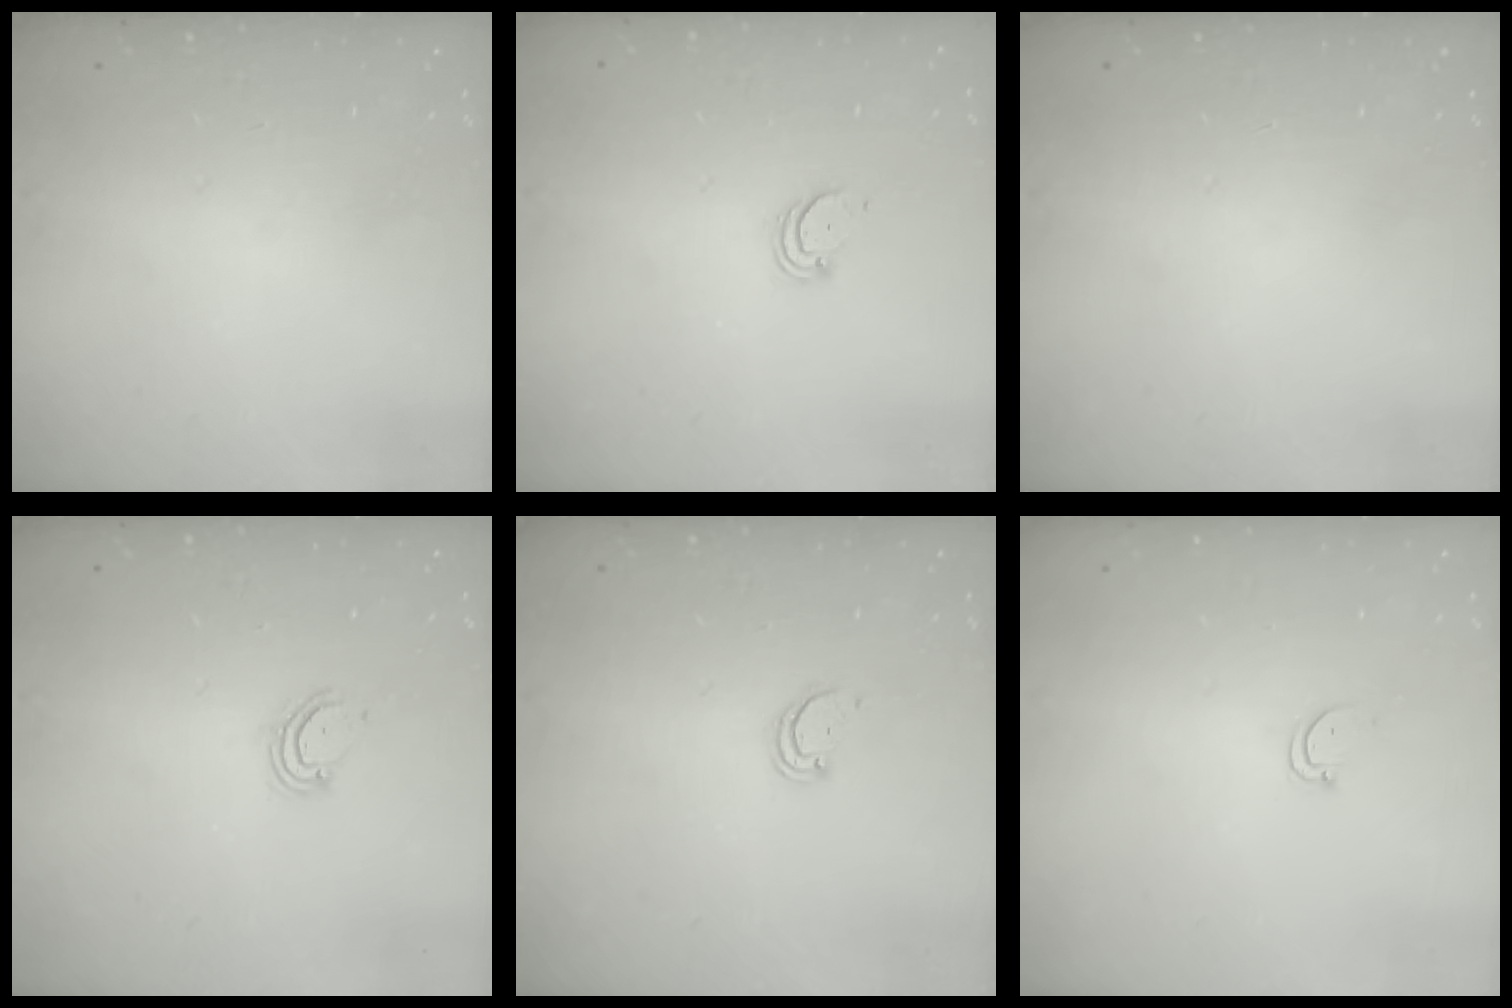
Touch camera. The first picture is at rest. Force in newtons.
{"total": 2.0, "press": 2.0, "slide": 0.2}
{"total": 0.0}
{"total": 4.6, "press": 4.6, "slide": 0.4}
{"total": 1.5, "press": 1.5, "slide": 0.1}
{"total": 3.1, "press": 3.1, "slide": 0.2}